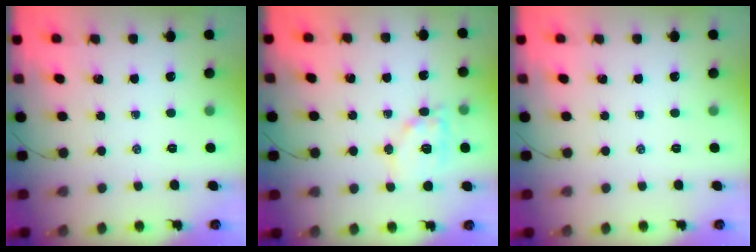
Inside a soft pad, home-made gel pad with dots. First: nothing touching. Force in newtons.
{"total": 10.7, "press": 10.6, "slide": 1.3}
{"total": 0.0}